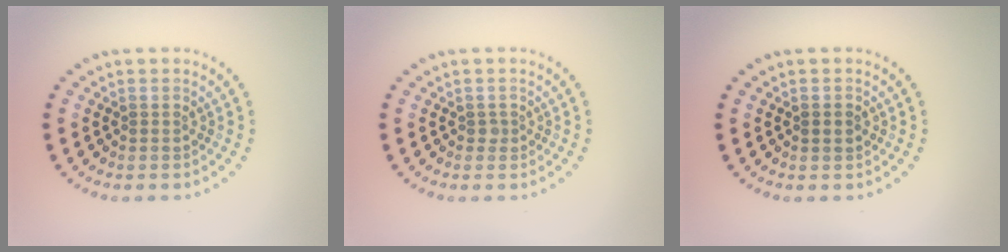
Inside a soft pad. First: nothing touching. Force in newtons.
{"total": 0.6, "press": 0.3, "slide": 0.4}
{"total": 1.2, "press": 1.2, "slide": 0.0}